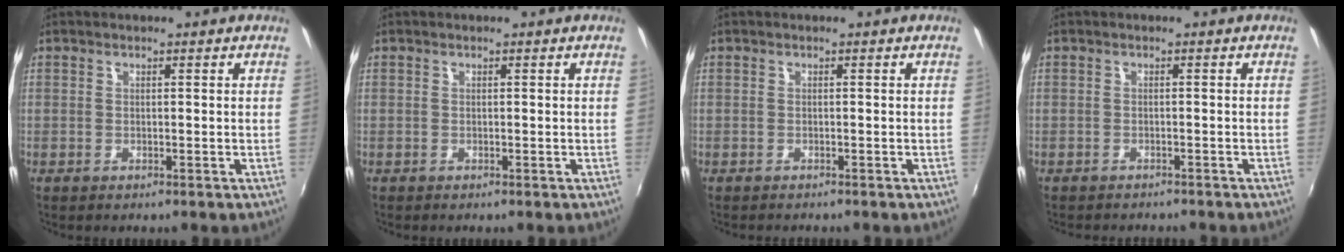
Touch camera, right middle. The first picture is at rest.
{"total": 0.0}
{"total": 0.8, "force": [-0.8, 0.2, 0.1], "torque": [-0.004, -0.004, -0.013]}
{"total": 2.7, "force": [-2.5, 0.7, 0.7], "torque": [-0.023, -0.008, -0.038]}